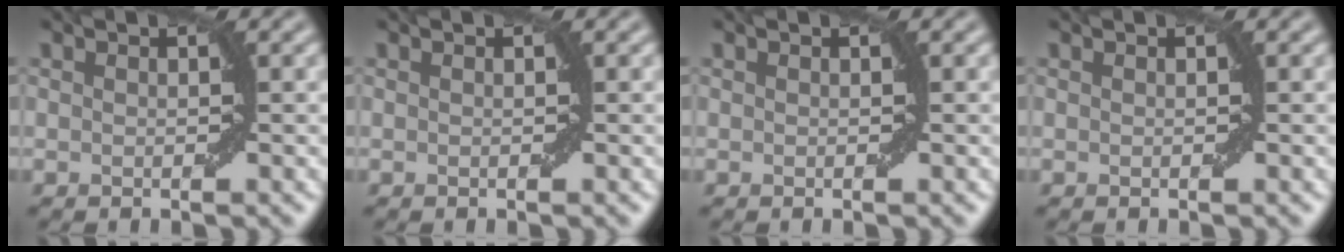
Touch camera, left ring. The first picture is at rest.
{"total": 0.0}
{"total": 0.0}
{"total": 0.0}